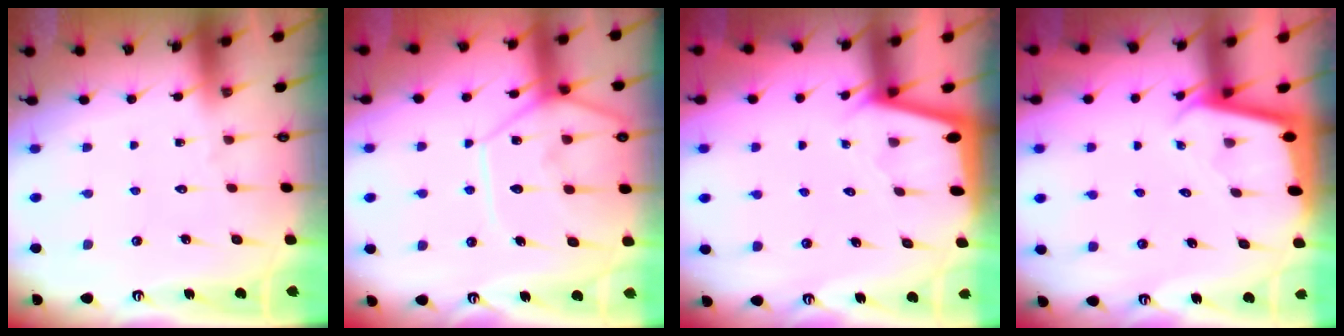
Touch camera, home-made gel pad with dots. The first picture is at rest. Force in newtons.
{"total": 12.2, "press": 12.1, "slide": 1.2}
{"total": 1.9, "press": 1.9, "slide": 0.1}
{"total": 1.9, "press": 1.9, "slide": 0.1}